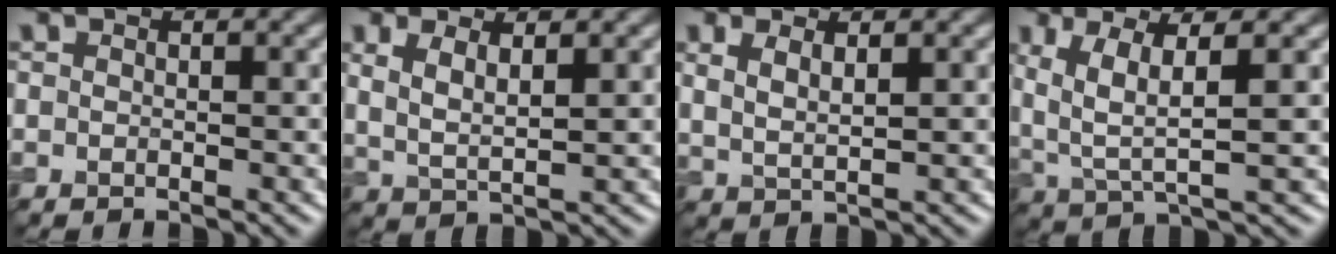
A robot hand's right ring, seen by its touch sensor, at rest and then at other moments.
{"total": 2.9, "force": [1.5, 0.9, 2.3], "torque": [-0.053, 0.000, 0.033]}
{"total": 2.3, "force": [1.4, 0.7, 1.7], "torque": [-0.033, 0.001, 0.031]}
{"total": 4.8, "force": [1.4, 1.3, 4.3], "torque": [-0.093, 0.001, 0.031]}